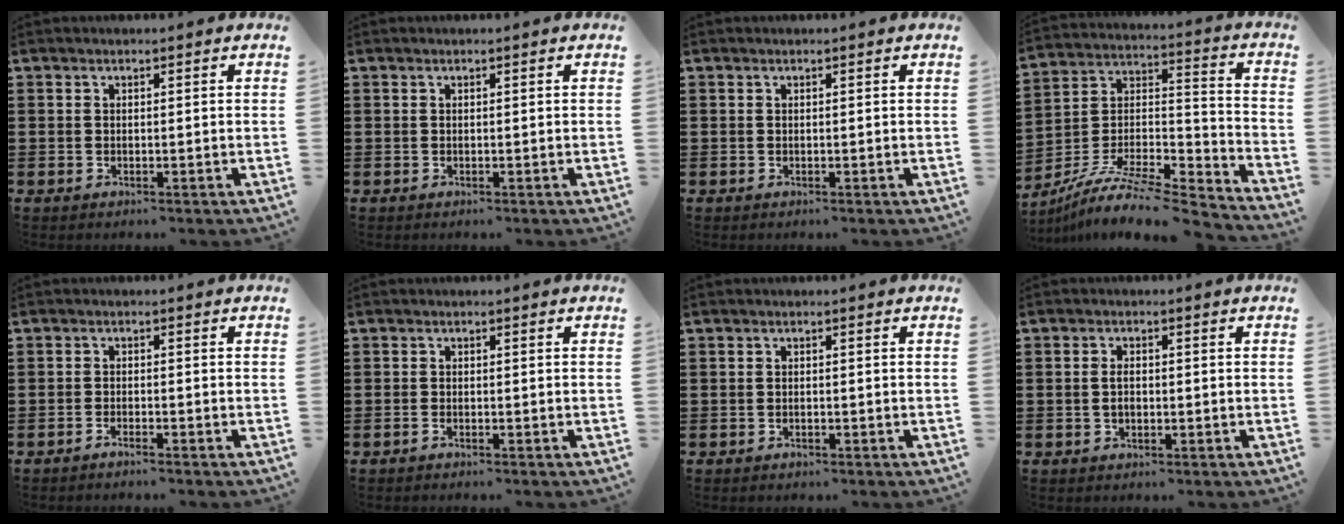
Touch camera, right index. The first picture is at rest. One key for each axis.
{"total": 0.0}
{"total": 0.0}
{"total": 9.0, "fx": -7.7, "fy": 1.7, "fz": 4.5, "tx": -0.089, "ty": -0.001, "tz": -0.155}
{"total": 1.5, "fx": -1.4, "fy": -0.3, "fz": 0.3, "tx": -0.006, "ty": -0.002, "tz": -0.027}
{"total": 0.8, "fx": -0.8, "fy": -0.1, "fz": 0.2, "tx": -0.006, "ty": -0.006, "tz": -0.015}
{"total": 0.6, "fx": -0.5, "fy": 0.1, "fz": 0.3, "tx": -0.009, "ty": -0.005, "tz": -0.008}
{"total": 2.0, "fx": -0.2, "fy": 1.0, "fz": 1.8, "tx": -0.036, "ty": 0.002, "tz": -0.004}